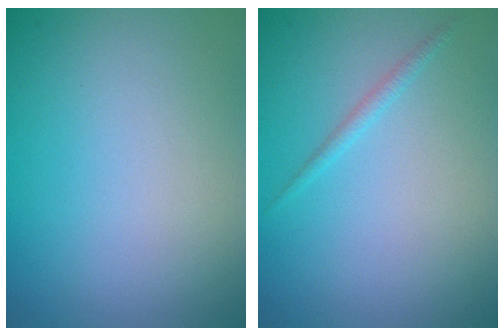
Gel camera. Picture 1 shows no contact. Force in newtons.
{"total": 0.8, "press": 0.8, "slide": 0.1}